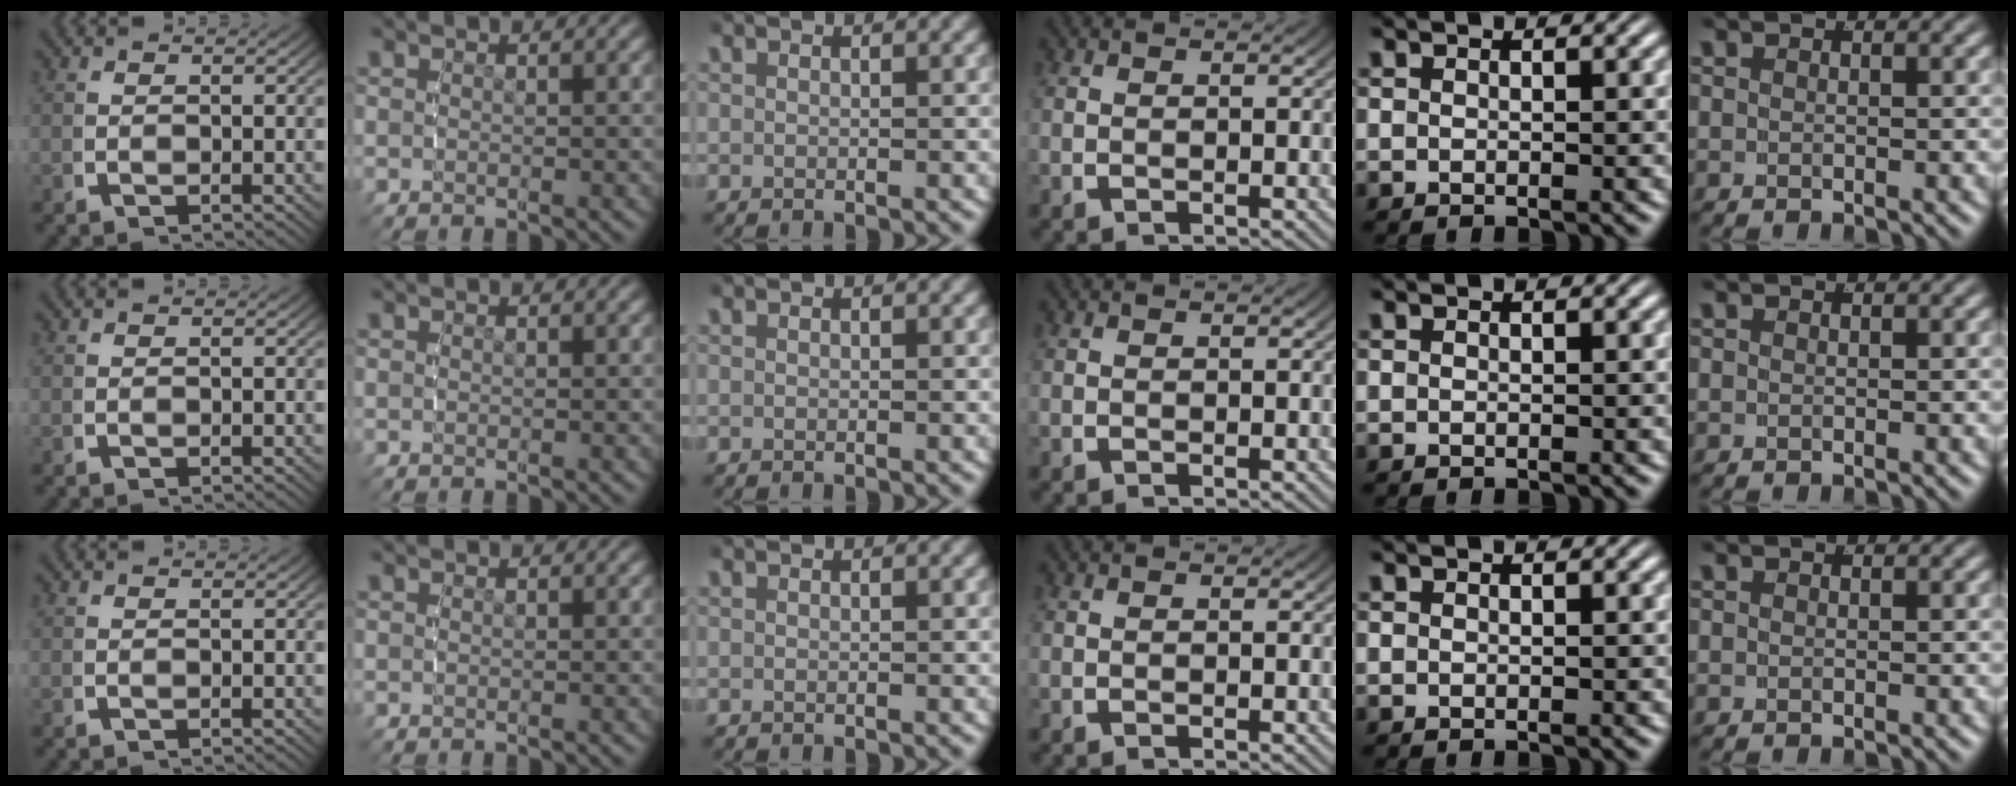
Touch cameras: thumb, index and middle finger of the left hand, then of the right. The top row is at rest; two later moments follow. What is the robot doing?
{"motion": "reach", "object": "router"}